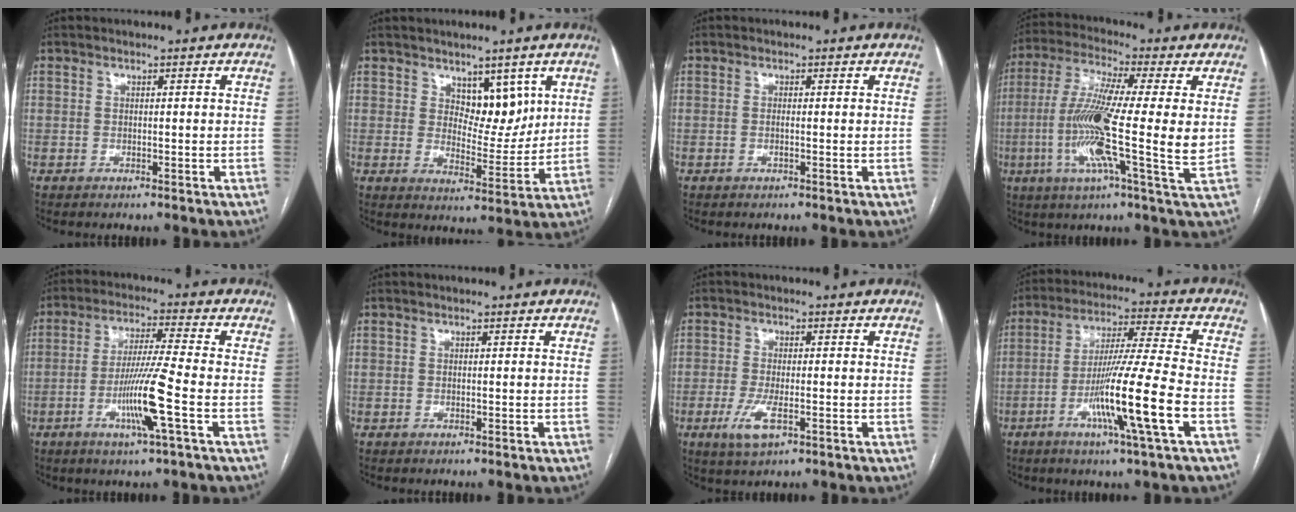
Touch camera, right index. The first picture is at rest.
{"total": 6.6, "force": [3.5, 3.5, 4.3], "torque": [-0.057, -0.006, 0.063]}
{"total": 0.7, "force": [-0.1, -0.1, 0.7], "torque": [-0.013, 0.000, -0.002]}
{"total": 16.4, "force": [-0.6, 0.2, 16.4], "torque": [-0.315, -0.011, -0.031]}
{"total": 9.9, "force": [-3.2, -1.1, 9.3], "torque": [-0.182, -0.011, -0.063]}
{"total": 0.0}
{"total": 4.8, "force": [-1.9, 1.3, 4.2], "torque": [-0.089, -0.008, -0.032]}
{"total": 14.3, "force": [-5.0, -1.5, 13.4], "torque": [-0.248, -0.015, -0.095]}